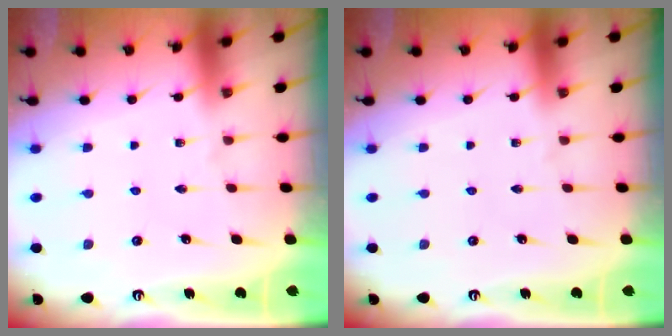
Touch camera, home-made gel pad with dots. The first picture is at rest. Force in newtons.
{"total": 0.0}